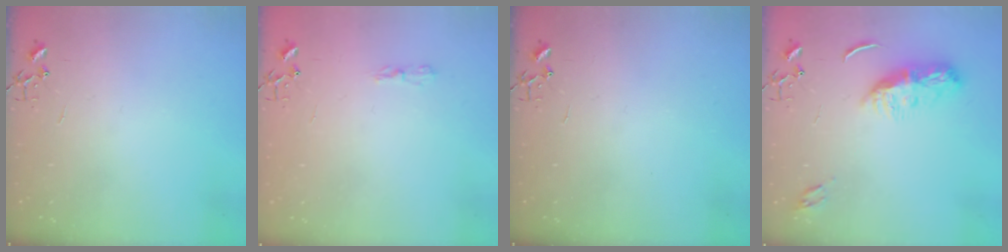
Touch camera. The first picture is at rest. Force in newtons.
{"total": 3.1, "press": 3.1, "slide": 0.6}
{"total": 0.0}
{"total": 10.4, "press": 10.4, "slide": 0.0}